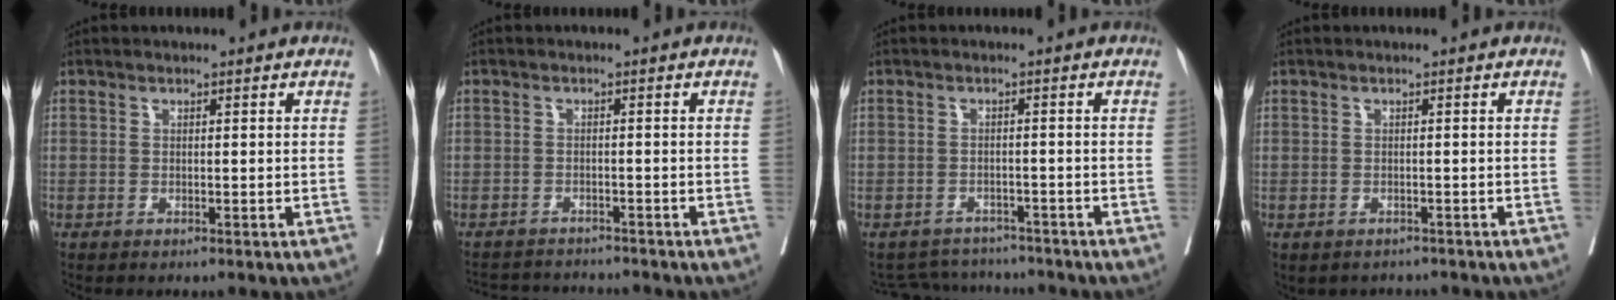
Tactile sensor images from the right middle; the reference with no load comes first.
{"total": 7.6, "force": [-7.5, 0.5, 1.2], "torque": [-0.017, 0.004, -0.108]}
{"total": 6.6, "force": [-6.4, 1.4, -0.2], "torque": [0.006, 0.012, -0.089]}
{"total": 2.9, "force": [-2.5, 1.4, 0.7], "torque": [-0.007, 0.003, -0.028]}